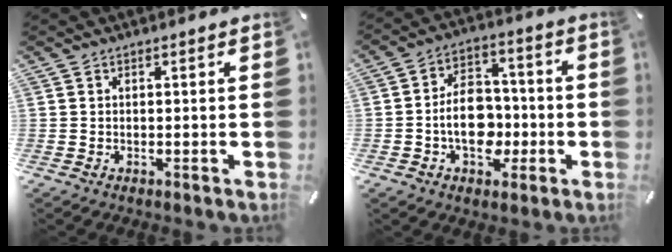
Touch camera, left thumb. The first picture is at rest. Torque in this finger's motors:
{"motor_torque": [0.95, 0.97, 0.65, -0.01, 0.11]}